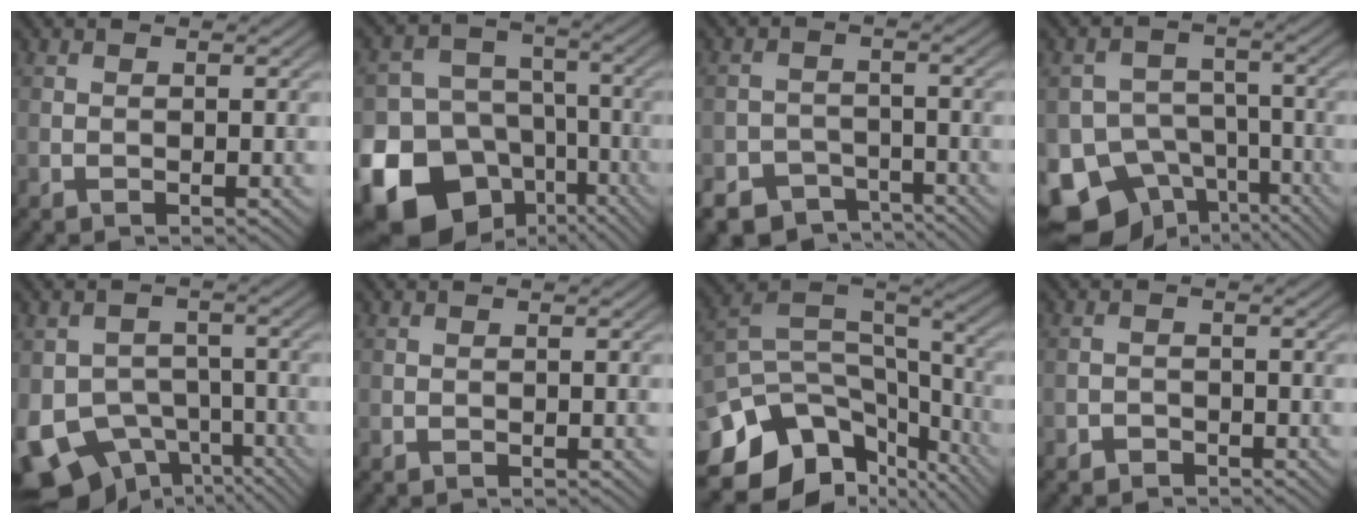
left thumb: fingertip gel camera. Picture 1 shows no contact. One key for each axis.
{"total": 19.2, "fx": -9.9, "fy": 14.9, "fz": 6.9, "tx": -0.177, "ty": -0.067, "tz": -0.158}
{"total": 7.3, "fx": -5.7, "fy": 4.3, "fz": 1.7, "tx": -0.018, "ty": -0.012, "tz": -0.085}
{"total": 15.3, "fx": -9.9, "fy": 10.5, "fz": 4.9, "tx": -0.118, "ty": -0.047, "tz": -0.144}
{"total": 10.6, "fx": -5.4, "fy": 7.6, "fz": 5.1, "tx": -0.106, "ty": -0.026, "tz": -0.094}
{"total": 0.0}
{"total": 15.7, "fx": -8.9, "fy": 9.5, "fz": 8.7, "tx": -0.209, "ty": -0.023, "tz": -0.124}
{"total": 1.4, "fx": -1.1, "fy": 0.8, "fz": 0.2, "tx": 0.001, "ty": 0.002, "tz": -0.024}